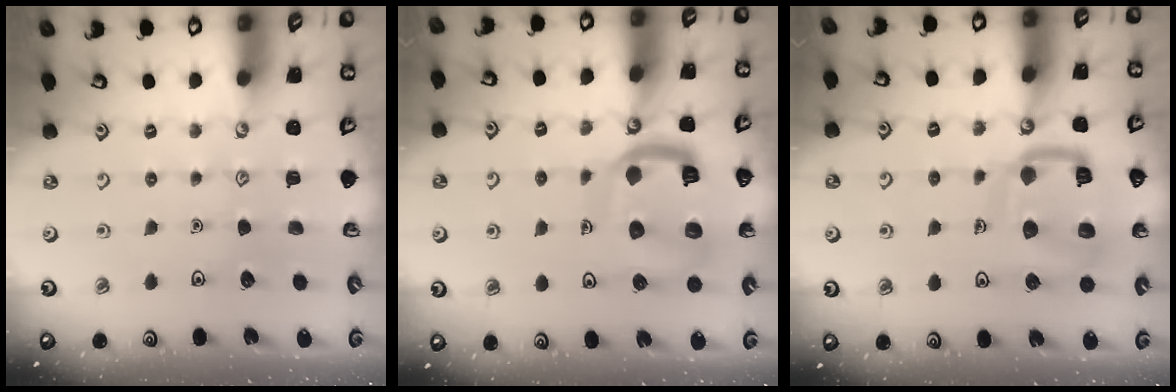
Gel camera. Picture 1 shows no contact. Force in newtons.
{"total": 14.5, "press": 14.4, "slide": 1.5}
{"total": 14.7, "press": 14.6, "slide": 1.6}